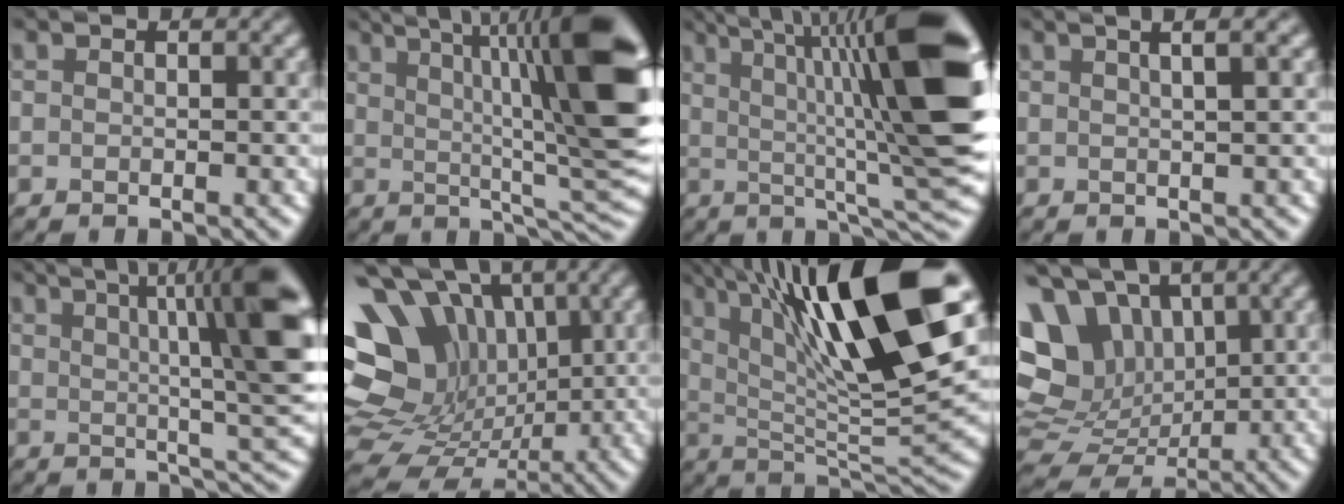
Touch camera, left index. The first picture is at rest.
{"total": 14.0, "force": [3.6, 3.3, 13.1], "torque": [-0.169, 0.009, 0.056]}
{"total": 14.9, "force": [2.9, 2.7, 14.4], "torque": [-0.201, 0.010, 0.047]}
{"total": 5.0, "force": [2.7, 1.9, 3.8], "torque": [-0.022, 0.037, 0.000]}
{"total": 12.5, "force": [4.0, 3.2, 11.4], "torque": [-0.143, 0.011, 0.053]}
{"total": 15.4, "force": [3.2, 12.1, 8.9], "torque": [-0.199, 0.025, 0.047]}
{"total": 16.2, "force": [6.6, 3.6, 14.4], "torque": [-0.232, 0.006, 0.112]}
{"total": 12.2, "force": [3.8, 9.2, 7.1], "torque": [-0.162, 0.015, 0.071]}